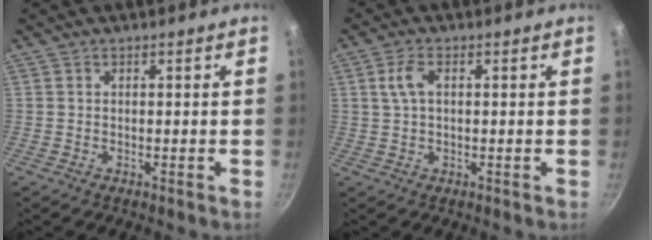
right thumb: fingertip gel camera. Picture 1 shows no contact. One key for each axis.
{"total": 3.8, "fx": 0.8, "fy": 2.0, "fz": 3.2, "tx": -0.066, "ty": 0.010, "tz": 0.014}